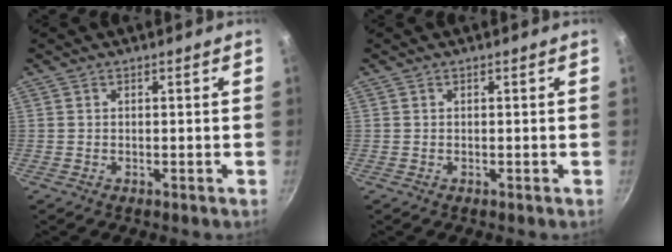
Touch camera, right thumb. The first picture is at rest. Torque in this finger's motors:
{"motor_torque": [-0.04, -0.04, 0.15, 0.03, 0.00]}